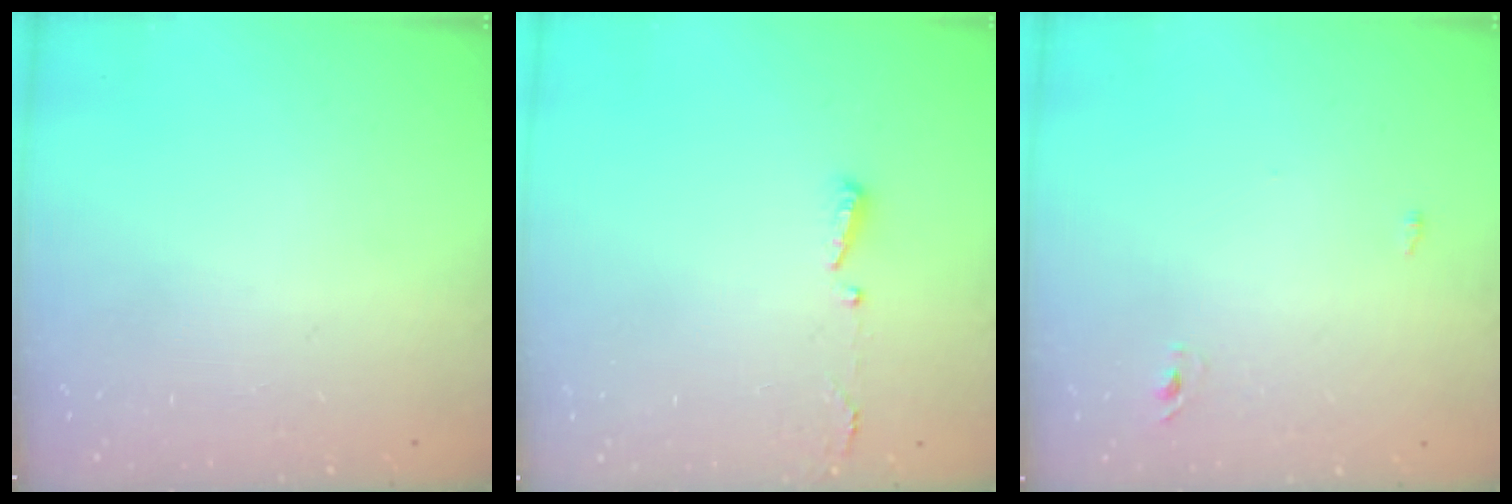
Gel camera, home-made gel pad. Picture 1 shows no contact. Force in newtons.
{"total": 2.9, "press": 2.8, "slide": 0.6}
{"total": 2.4, "press": 2.2, "slide": 1.0}